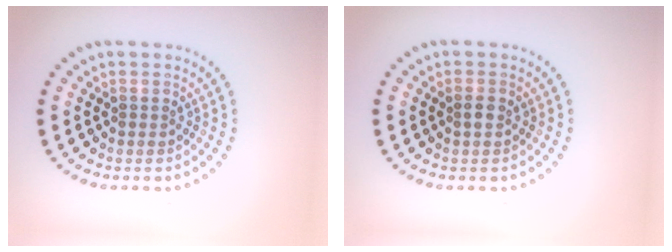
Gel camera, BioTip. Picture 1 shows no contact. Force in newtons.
{"total": 0.9, "press": 0.8, "slide": 0.1}